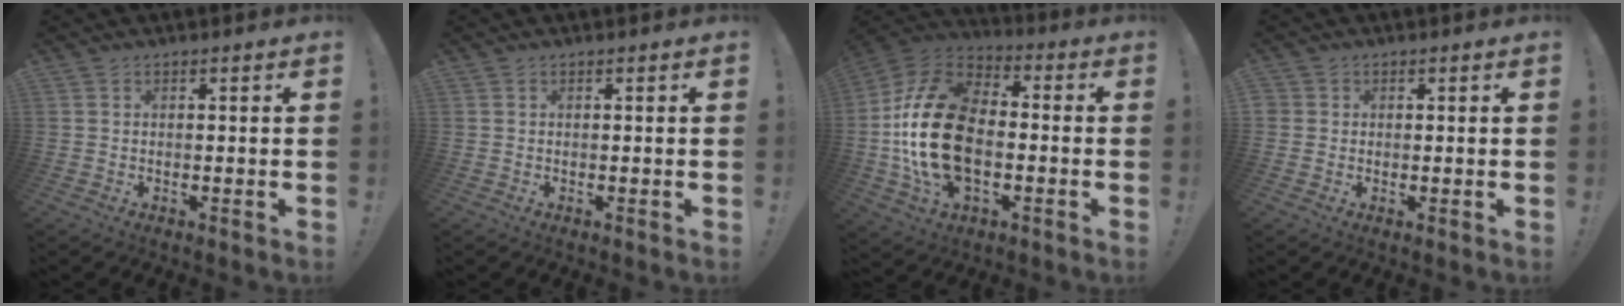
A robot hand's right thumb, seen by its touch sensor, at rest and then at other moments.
{"total": 0.0}
{"total": 25.3, "force": [-2.5, 16.2, 19.2], "torque": [-0.365, 0.032, -0.028]}
{"total": 1.7, "force": [0.3, 1.6, 0.4], "torque": [-0.002, 0.001, 0.005]}